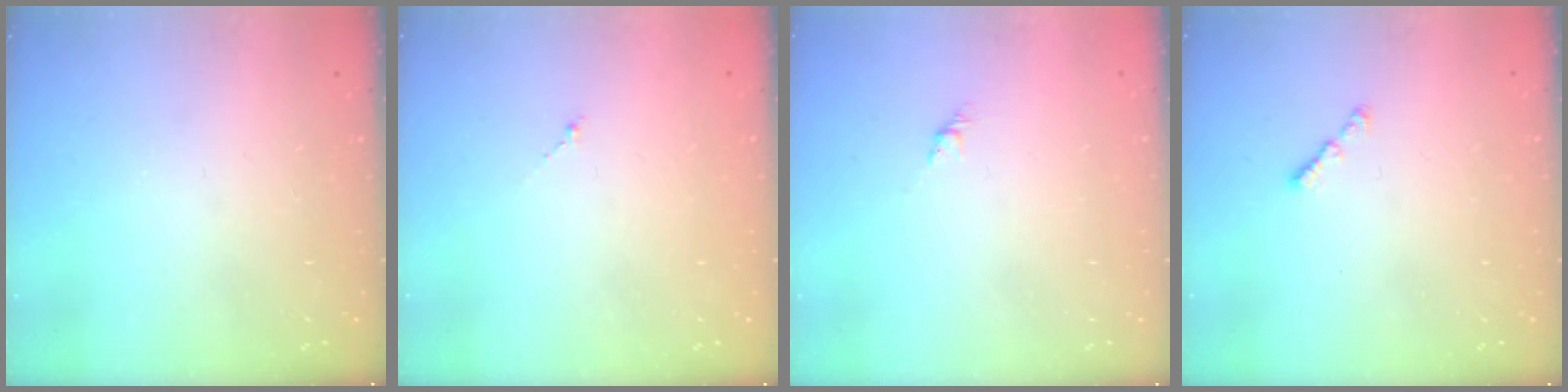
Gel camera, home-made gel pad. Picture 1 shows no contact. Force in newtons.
{"total": 0.0}
{"total": 3.0, "press": 2.9, "slide": 0.7}
{"total": 1.0, "press": 0.9, "slide": 0.5}